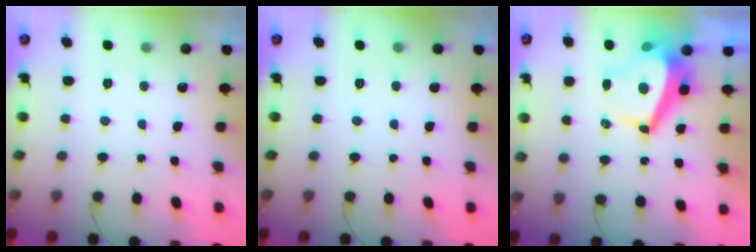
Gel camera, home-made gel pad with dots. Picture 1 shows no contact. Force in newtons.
{"total": 0.0}
{"total": 8.4, "press": 8.4, "slide": 0.9}